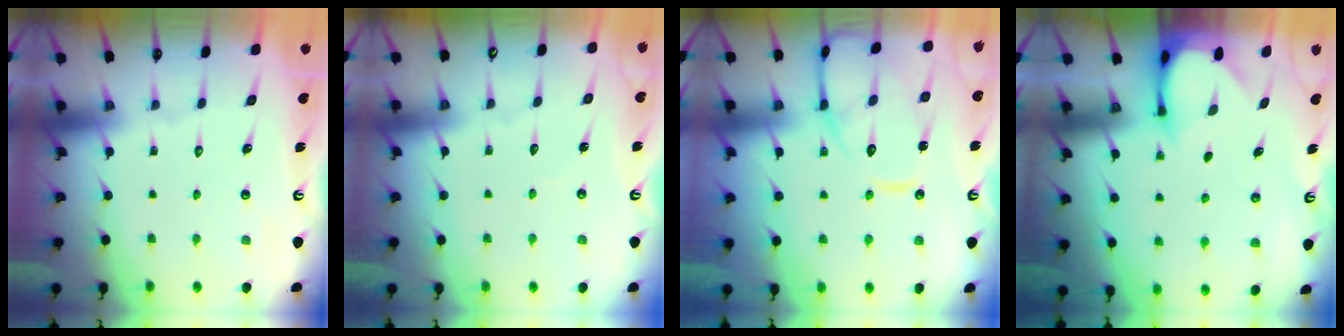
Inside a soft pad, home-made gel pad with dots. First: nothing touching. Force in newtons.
{"total": 2.9, "press": 2.9, "slide": 0.2}
{"total": 13.6, "press": 13.5, "slide": 0.8}
{"total": 3.3, "press": 3.3, "slide": 0.4}